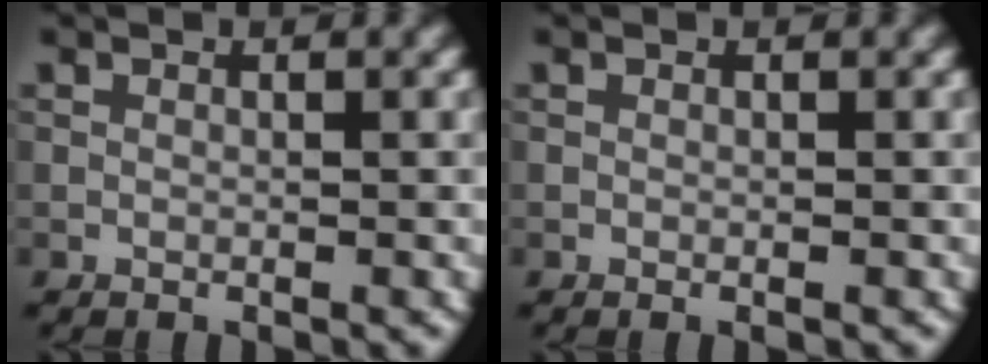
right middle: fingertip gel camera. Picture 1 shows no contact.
{"total": 0.0}